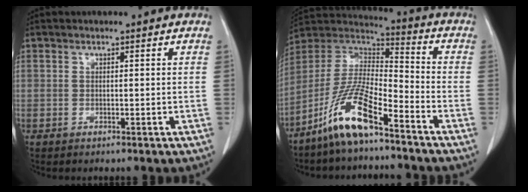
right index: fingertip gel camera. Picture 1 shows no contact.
{"total": 13.0, "force": [-8.5, 2.4, 9.5], "torque": [-0.195, 0.003, -0.165]}